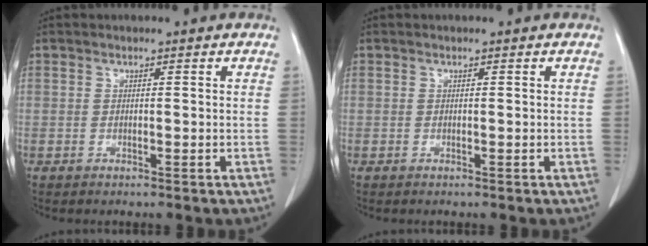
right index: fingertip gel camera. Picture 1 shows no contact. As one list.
[{"total": 0.0}]